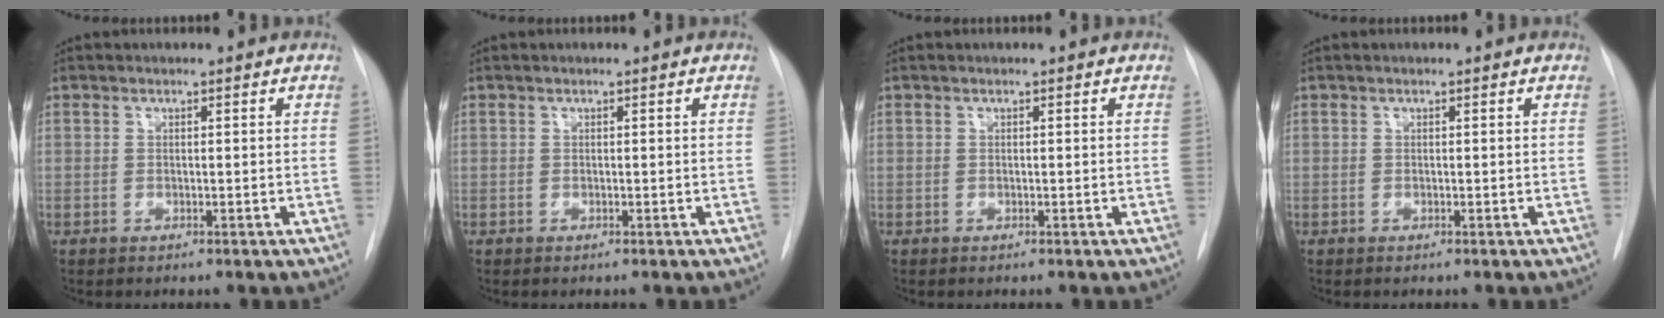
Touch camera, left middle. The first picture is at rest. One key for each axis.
{"total": 0.0}
{"total": 0.0}
{"total": 0.0}